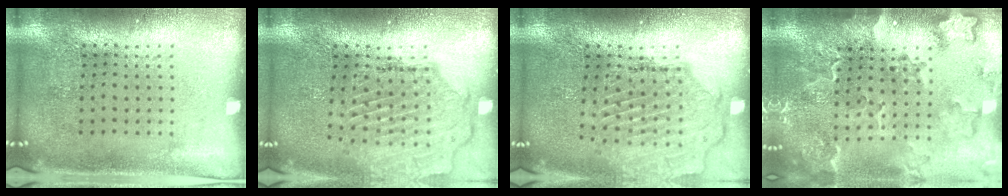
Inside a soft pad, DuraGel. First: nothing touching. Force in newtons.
{"total": 1.6, "press": 1.6, "slide": 0.2}
{"total": 1.6, "press": 1.6, "slide": 0.2}
{"total": 2.8, "press": 2.3, "slide": 1.6}